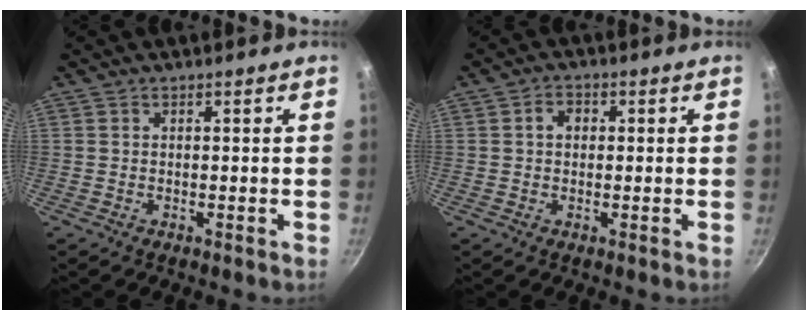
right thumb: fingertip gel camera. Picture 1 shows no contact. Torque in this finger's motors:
{"motor_torque": [-0.02, 1.08, 0.24, -0.12, -0.02]}